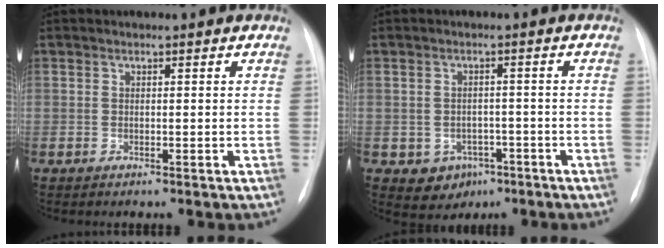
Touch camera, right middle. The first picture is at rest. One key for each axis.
{"total": 5.0, "fx": -2.3, "fy": 4.1, "fz": 1.6, "tx": -0.019, "ty": 0.009, "tz": -0.021}